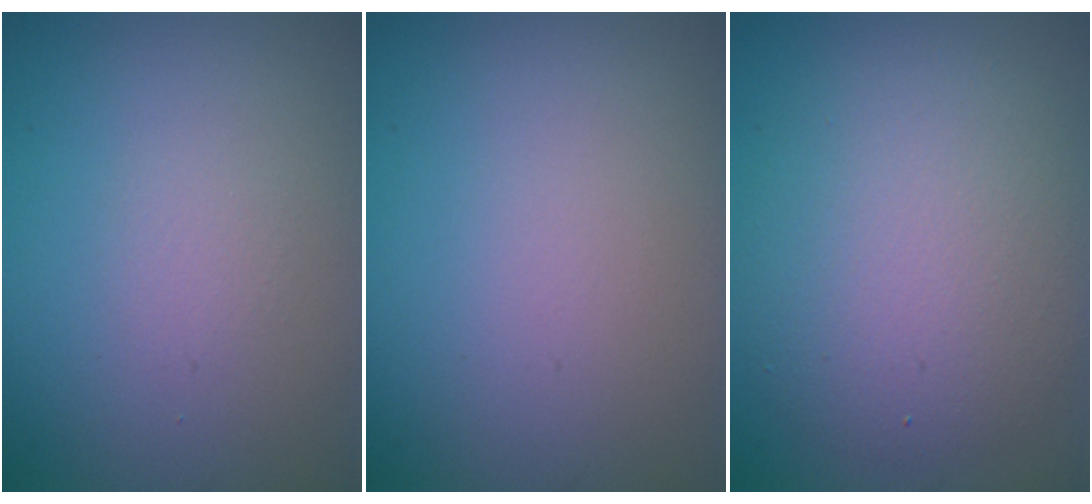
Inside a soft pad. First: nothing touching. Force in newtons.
{"total": 0.0}
{"total": 6.1, "press": 6.1, "slide": 0.1}